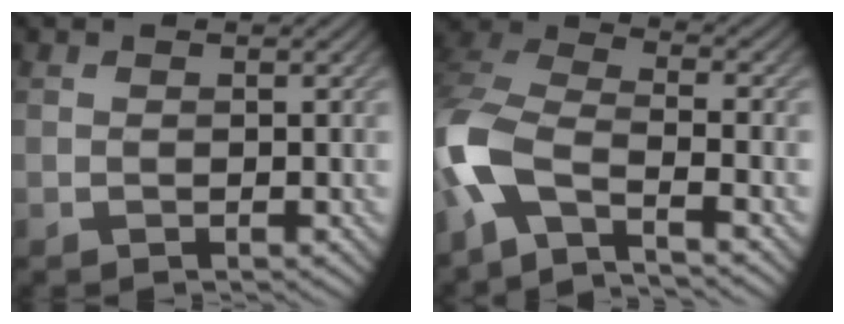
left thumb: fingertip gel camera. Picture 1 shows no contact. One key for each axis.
{"total": 9.5, "fx": -4.9, "fy": 3.6, "fz": 7.3, "tx": -0.163, "ty": -0.001, "tz": -0.122}